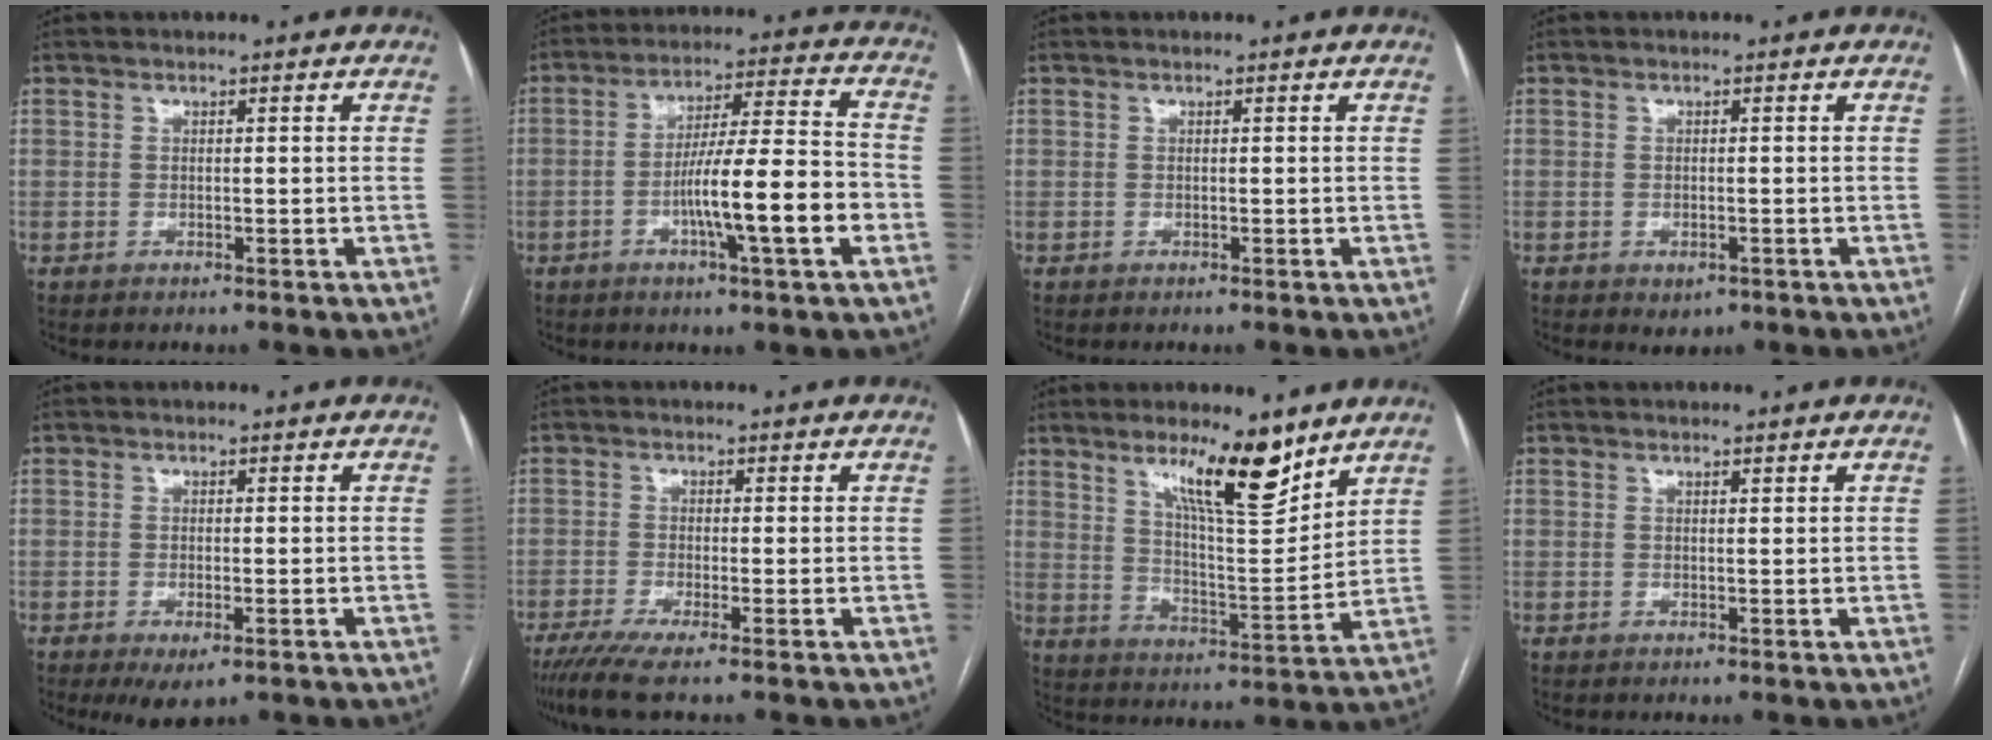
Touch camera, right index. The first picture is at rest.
{"total": 13.5, "force": [-4.1, 0.4, 12.8], "torque": [-0.212, 0.006, -0.067]}
{"total": 0.0}
{"total": 2.0, "force": [-0.9, 1.2, 1.3], "torque": [-0.014, -0.001, -0.002]}
{"total": 3.5, "force": [-1.7, 1.1, 2.9], "torque": [-0.043, -0.007, -0.018]}
{"total": 5.1, "force": [-3.6, -0.1, 3.6], "torque": [-0.063, -0.014, -0.068]}
{"total": 12.4, "force": [8.6, 1.9, 8.7], "torque": [-0.142, -0.011, 0.148]}
{"total": 0.5, "force": [0.4, 0.0, 0.3], "torque": [-0.009, -0.002, 0.008]}